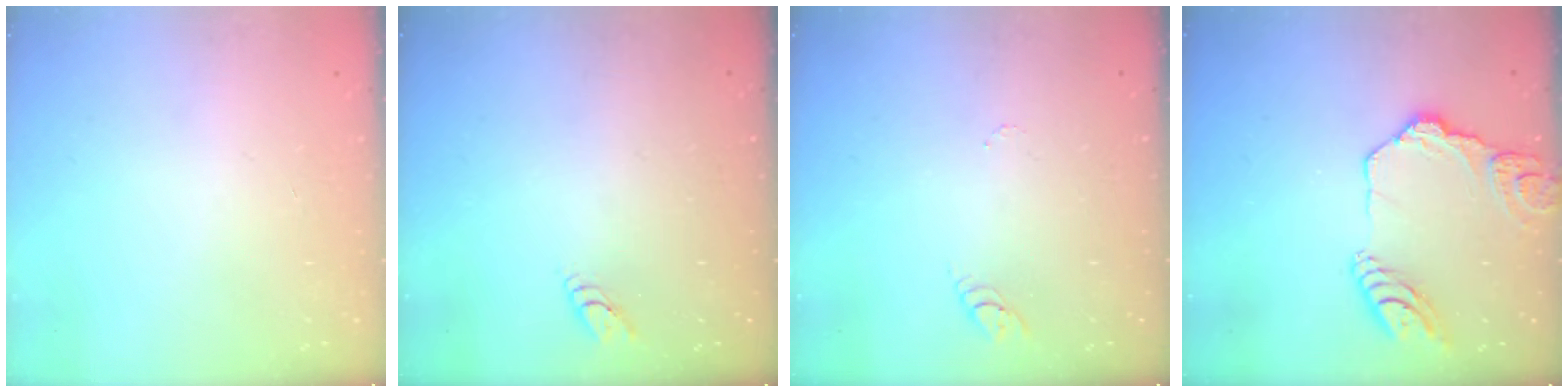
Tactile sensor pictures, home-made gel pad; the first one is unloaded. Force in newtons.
{"total": 2.6, "press": 2.6, "slide": 0.3}
{"total": 2.9, "press": 2.9, "slide": 0.4}
{"total": 15.4, "press": 15.3, "slide": 1.5}